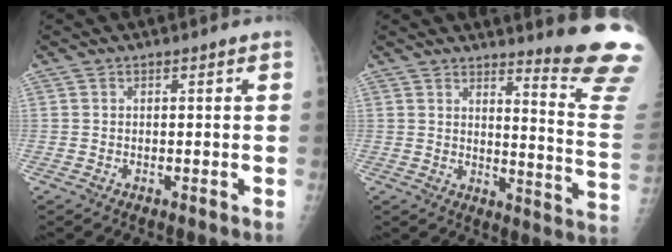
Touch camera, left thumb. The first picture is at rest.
{"total": 15.7, "force": [13.8, -0.2, 7.6], "torque": [-0.083, -0.173, 0.161]}